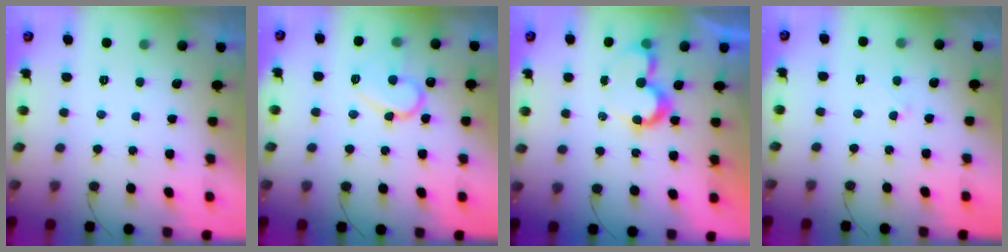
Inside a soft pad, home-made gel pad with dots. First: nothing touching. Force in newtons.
{"total": 12.4, "press": 12.3, "slide": 1.5}
{"total": 8.2, "press": 8.2, "slide": 0.1}
{"total": 3.1, "press": 3.1, "slide": 0.3}